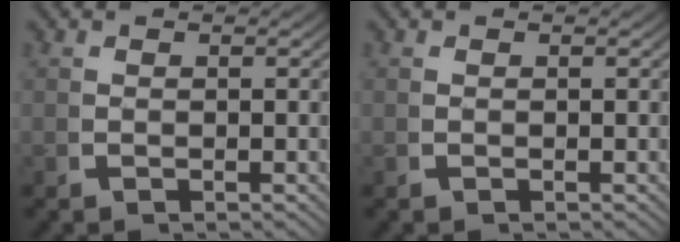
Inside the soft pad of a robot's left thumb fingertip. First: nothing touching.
{"total": 0.0}